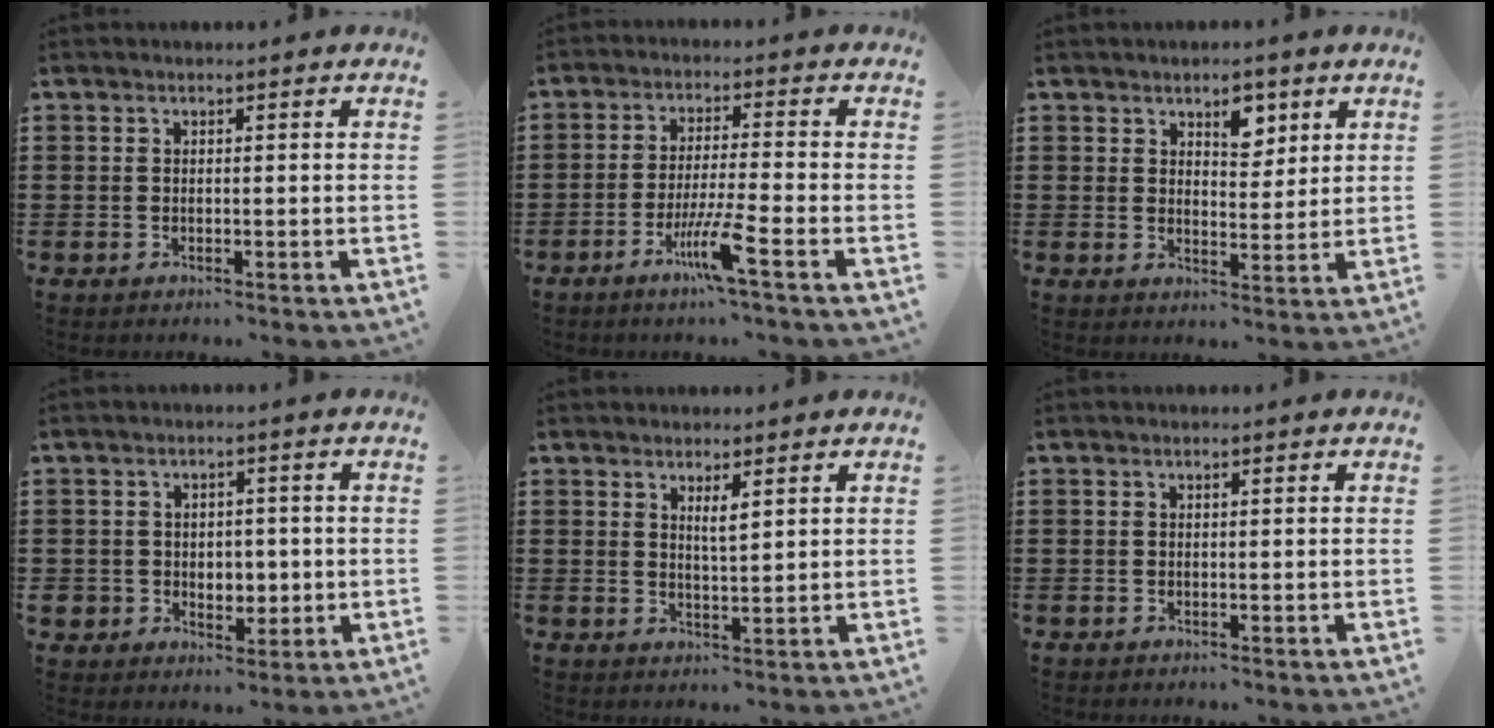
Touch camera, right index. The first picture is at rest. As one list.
[{"total": 6.9, "force": [-3.8, -0.2, 5.8], "torque": [-0.112, -0.011, -0.070]}, {"total": 4.9, "force": [3.1, 2.7, 2.6], "torque": [-0.039, 0.004, 0.052]}, {"total": 3.8, "force": [-0.1, 3.6, 1.0], "torque": [-0.036, 0.013, -0.007]}, {"total": 2.4, "force": [1.4, 0.5, 2.0], "torque": [-0.040, 0.002, 0.023]}, {"total": 0.5, "force": [0.2, 0.2, 0.4], "torque": [-0.009, 0.001, 0.003]}]